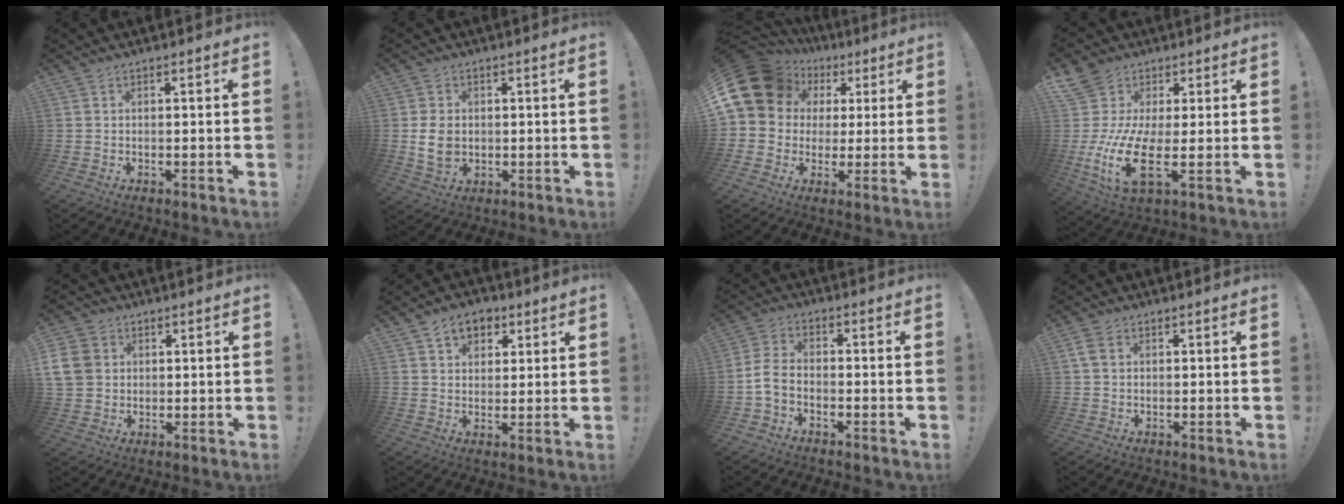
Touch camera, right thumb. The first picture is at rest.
{"total": 7.8, "force": [0.2, 6.3, 4.7], "torque": [-0.074, 0.000, 0.005]}
{"total": 16.7, "force": [5.8, 13.3, 8.2], "torque": [-0.147, -0.027, 0.123]}
{"total": 15.8, "force": [1.0, 8.4, 13.3], "torque": [-0.284, -0.034, 0.018]}
{"total": 9.7, "force": [2.1, 8.3, 4.5], "torque": [-0.095, -0.001, 0.047]}
{"total": 7.4, "force": [3.8, 5.5, 3.3], "torque": [-0.036, -0.013, 0.070]}
{"total": 5.9, "force": [-2.4, 3.8, 3.8], "torque": [-0.079, 0.010, -0.042]}
{"total": 3.7, "force": [1.2, 2.7, 2.4], "torque": [-0.039, 0.005, 0.024]}